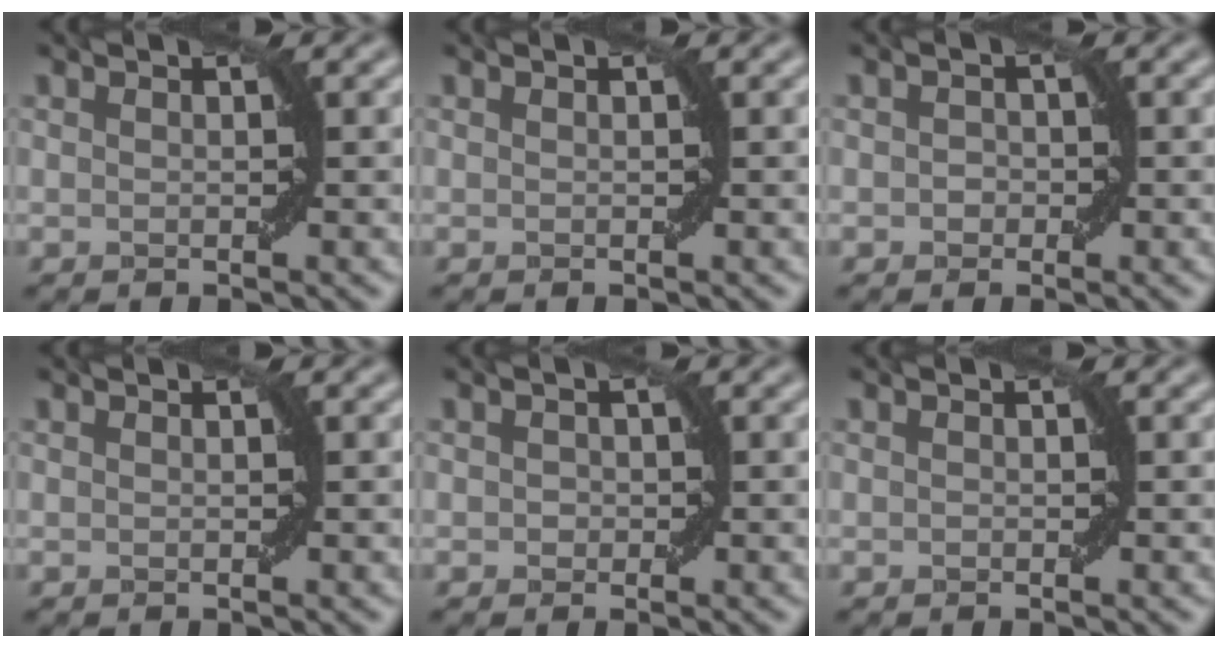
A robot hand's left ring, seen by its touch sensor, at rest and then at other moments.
{"total": 0.0}
{"total": 0.9, "force": [-0.3, 0.8, 0.2], "torque": [0.000, 0.000, -0.008]}
{"total": 0.0}
{"total": 0.7, "force": [-0.1, 0.6, 0.1], "torque": [0.001, -0.001, -0.005]}
{"total": 0.0}